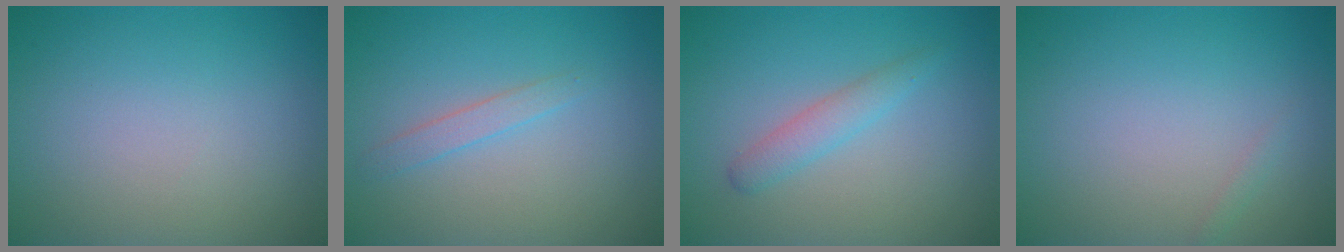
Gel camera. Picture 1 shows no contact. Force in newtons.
{"total": 1.3, "press": 1.3, "slide": 0.0}
{"total": 1.9, "press": 1.9, "slide": 0.1}
{"total": 0.5, "press": 0.5, "slide": 0.0}